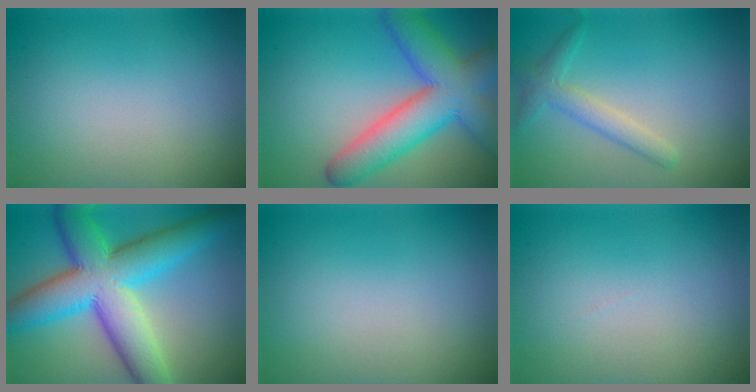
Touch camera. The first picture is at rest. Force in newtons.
{"total": 8.6, "press": 8.6, "slide": 0.4}
{"total": 2.4, "press": 2.4, "slide": 0.2}
{"total": 11.1, "press": 11.1, "slide": 0.2}
{"total": 0.0}
{"total": 0.0}